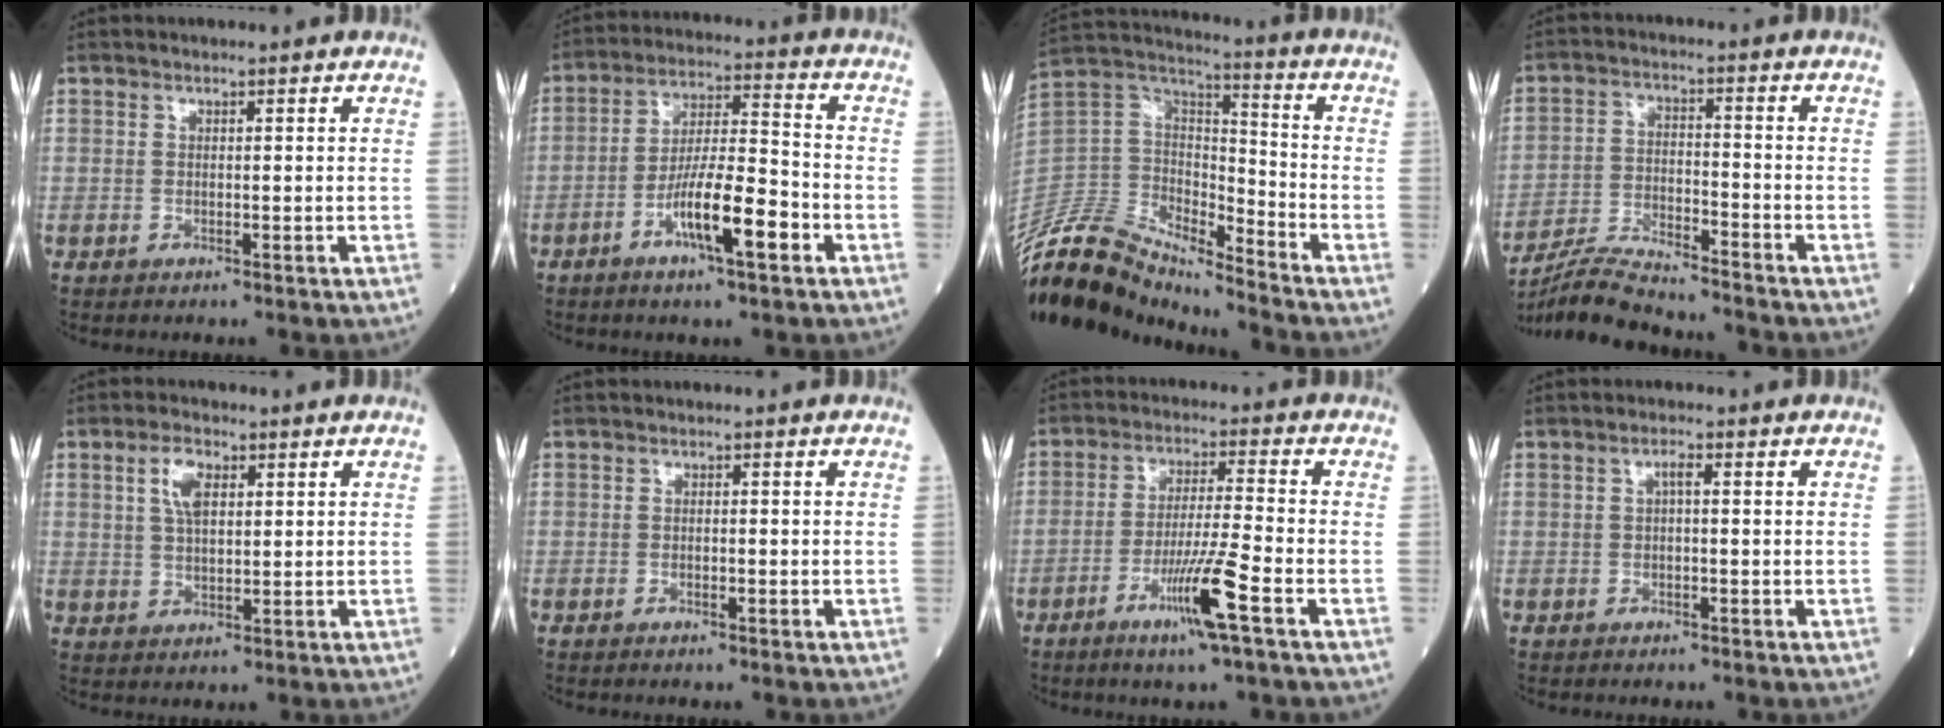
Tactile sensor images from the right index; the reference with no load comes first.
{"total": 10.7, "force": [-4.7, 1.5, 9.5], "torque": [-0.173, 0.000, -0.083]}
{"total": 17.4, "force": [-16.5, 3.3, 4.3], "torque": [-0.091, 0.051, -0.309]}
{"total": 11.0, "force": [-10.5, 0.3, 3.3], "torque": [-0.061, -0.007, -0.185]}
{"total": 4.9, "force": [1.9, 2.2, 4.0], "torque": [-0.080, 0.008, 0.038]}
{"total": 0.6, "force": [-0.3, 0.1, 0.6], "torque": [-0.011, 0.000, -0.002]}
{"total": 8.8, "force": [-4.3, -0.9, 7.6], "torque": [-0.145, -0.013, -0.081]}
{"total": 1.3, "force": [0.1, 0.2, 1.3], "torque": [-0.023, 0.003, 0.002]}